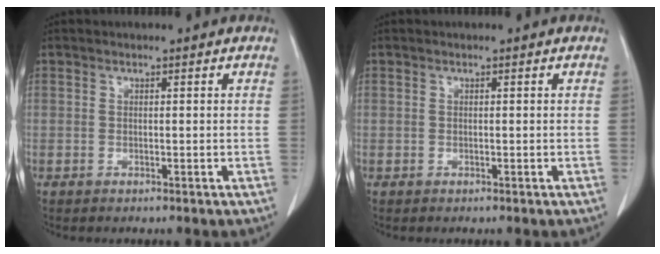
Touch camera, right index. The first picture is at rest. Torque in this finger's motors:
{"motor_torque": [0.16, 0.02, 0.01, 0.00]}